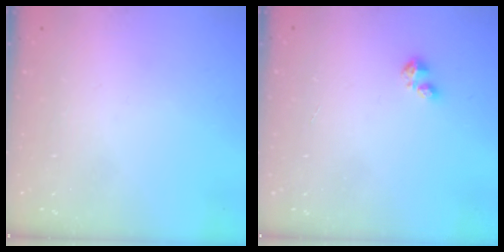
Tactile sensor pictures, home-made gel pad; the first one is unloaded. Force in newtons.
{"total": 1.6, "press": 1.6, "slide": 0.3}